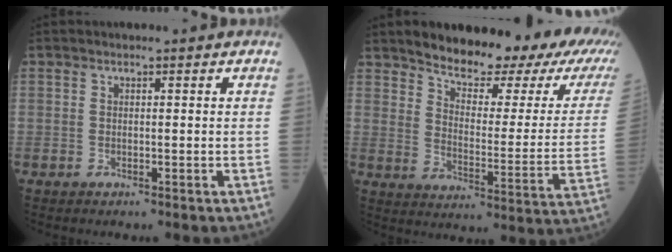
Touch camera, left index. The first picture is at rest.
{"total": 18.6, "force": [14.4, 4.5, 11.0], "torque": [-0.142, -0.019, 0.182]}